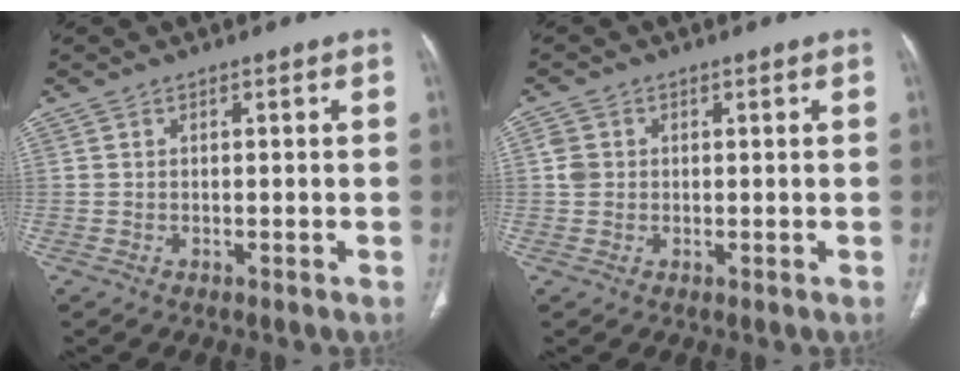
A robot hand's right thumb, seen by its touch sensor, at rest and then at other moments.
{"total": 2.4, "force": [0.1, 2.2, 0.9], "torque": [-0.011, 0.006, 0.000]}